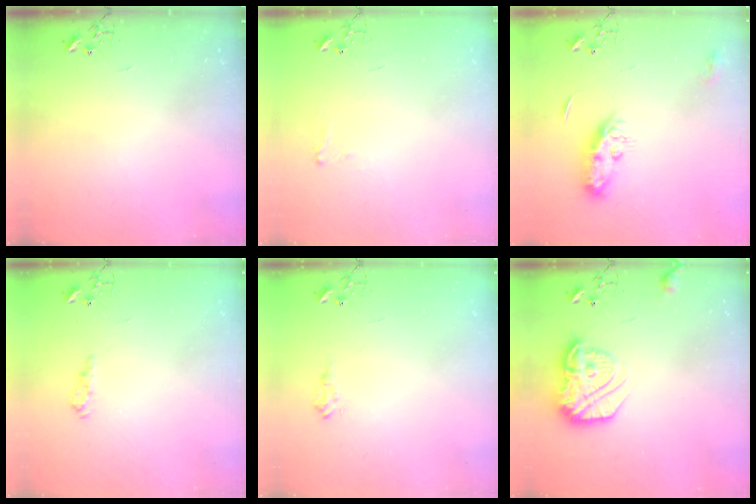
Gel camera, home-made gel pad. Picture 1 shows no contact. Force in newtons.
{"total": 5.2, "press": 5.1, "slide": 0.6}
{"total": 8.7, "press": 8.7, "slide": 0.4}
{"total": 9.8, "press": 9.7, "slide": 1.0}
{"total": 6.8, "press": 6.8, "slide": 0.8}
{"total": 17.2, "press": 17.2, "slide": 1.1}